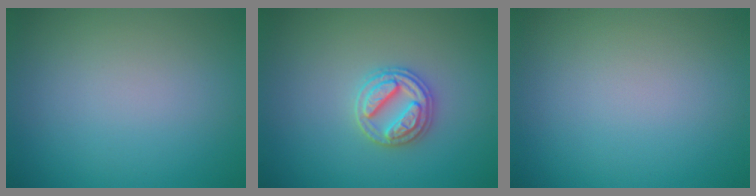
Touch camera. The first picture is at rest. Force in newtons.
{"total": 2.9, "press": 2.8, "slide": 0.4}
{"total": 0.0}